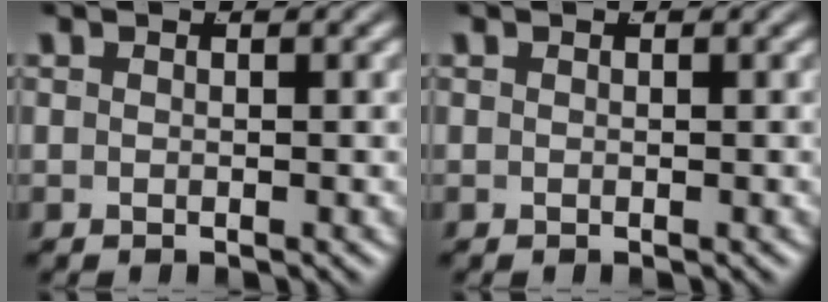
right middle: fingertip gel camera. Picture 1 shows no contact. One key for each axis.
{"total": 0.0}